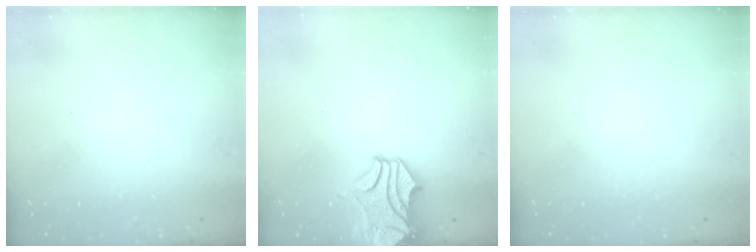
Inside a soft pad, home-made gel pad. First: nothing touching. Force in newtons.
{"total": 2.4, "press": 2.1, "slide": 1.2}
{"total": 0.0}